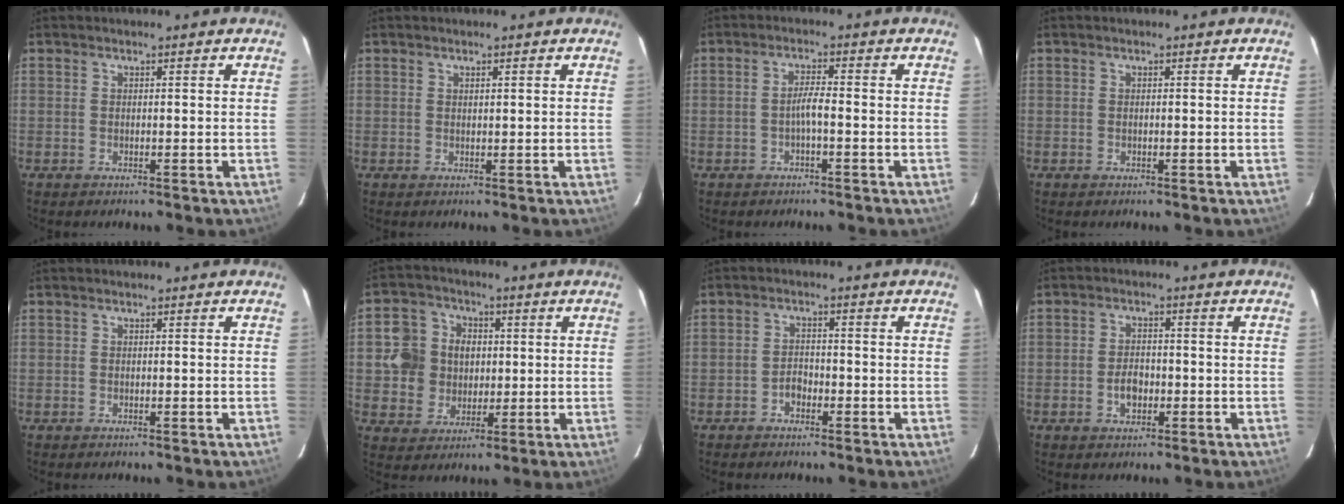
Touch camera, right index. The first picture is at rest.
{"total": 0.6, "force": [0.4, 0.1, 0.5], "torque": [-0.007, 0.002, 0.008]}
{"total": 2.4, "force": [-1.1, 0.0, 2.2], "torque": [-0.042, 0.005, -0.021]}
{"total": 0.0}
{"total": 0.0}
{"total": 9.7, "force": [1.2, 8.9, 3.6], "torque": [-0.090, 0.022, 0.027]}
{"total": 2.2, "force": [-1.4, 1.4, 0.9], "torque": [-0.020, 0.006, -0.024]}
{"total": 3.8, "force": [-1.2, 2.5, 2.6], "torque": [-0.050, 0.003, -0.017]}